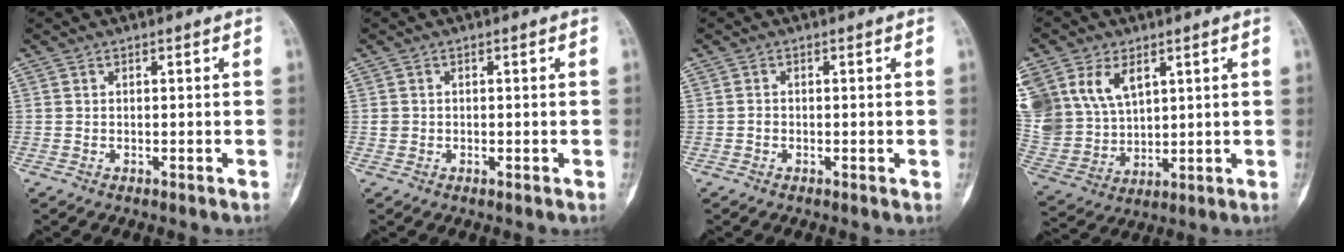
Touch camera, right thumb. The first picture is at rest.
{"total": 0.8, "force": [0.0, 0.8, 0.2], "torque": [-0.003, 0.001, 0.000]}
{"total": 1.0, "force": [-0.2, 0.6, 0.8], "torque": [-0.005, 0.001, -0.005]}
{"total": 20.2, "force": [8.4, 14.2, 11.6], "torque": [-0.276, 0.010, 0.182]}